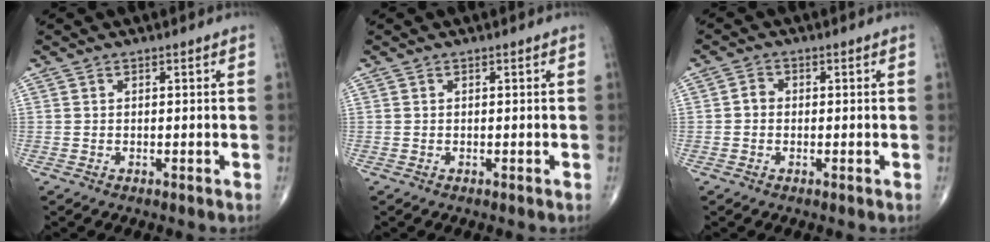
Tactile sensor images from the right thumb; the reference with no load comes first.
{"total": 0.0}
{"total": 1.9, "force": [-0.2, 1.7, 1.0], "torque": [-0.008, 0.007, -0.009]}